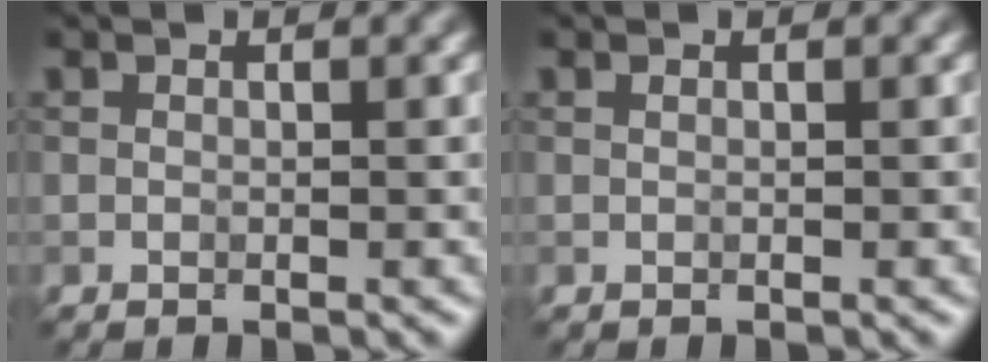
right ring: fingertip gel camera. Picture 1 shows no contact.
{"total": 0.0}